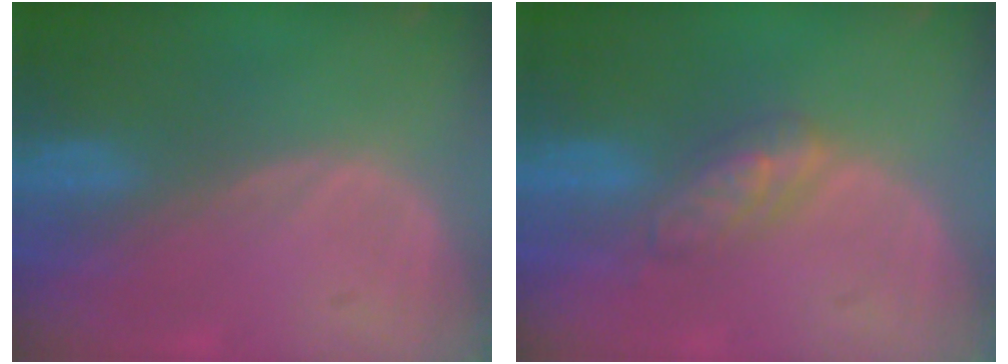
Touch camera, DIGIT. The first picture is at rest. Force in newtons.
{"total": 4.6, "press": 4.4, "slide": 1.4}